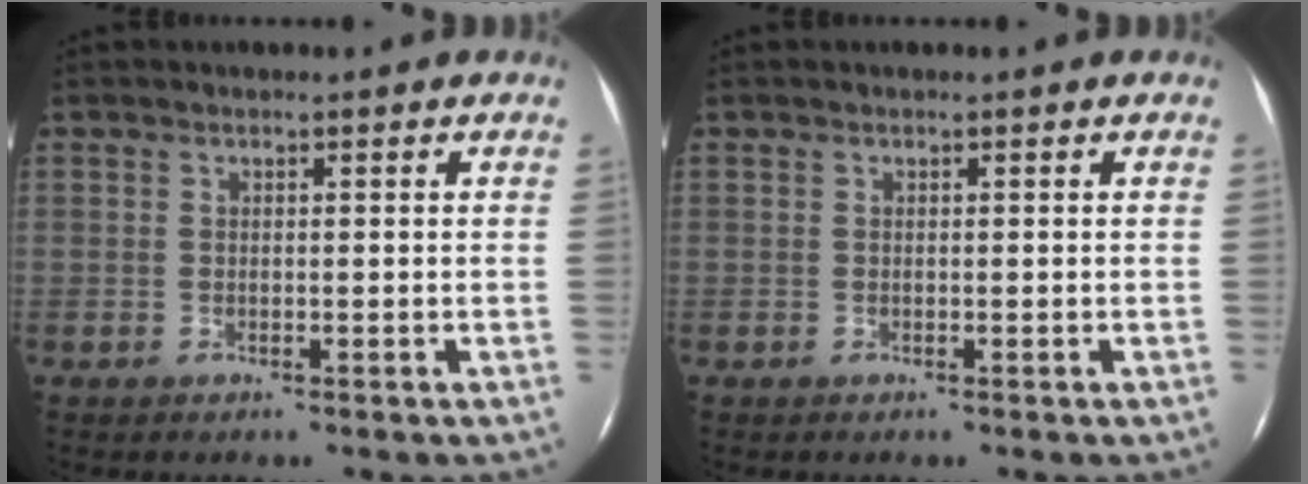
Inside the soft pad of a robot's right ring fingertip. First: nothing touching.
{"total": 0.0}